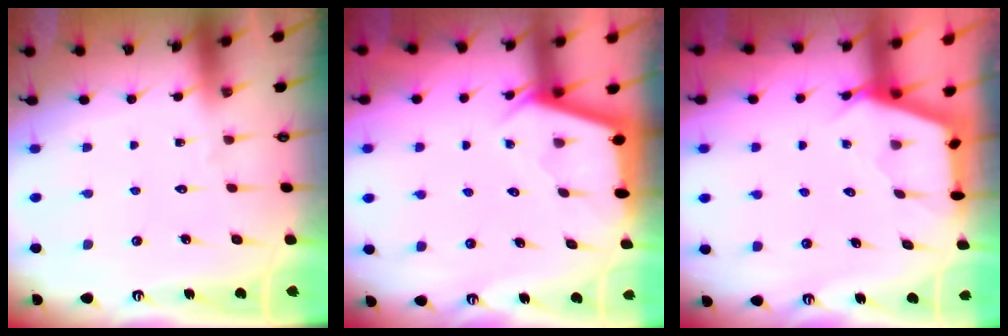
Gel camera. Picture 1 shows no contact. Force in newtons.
{"total": 2.8, "press": 2.8, "slide": 0.1}
{"total": 3.0, "press": 3.0, "slide": 0.4}